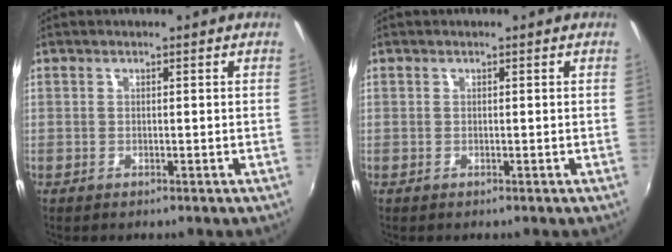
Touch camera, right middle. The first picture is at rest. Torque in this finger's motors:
{"motor_torque": [0.11, -0.09, 0.03, 0.01]}